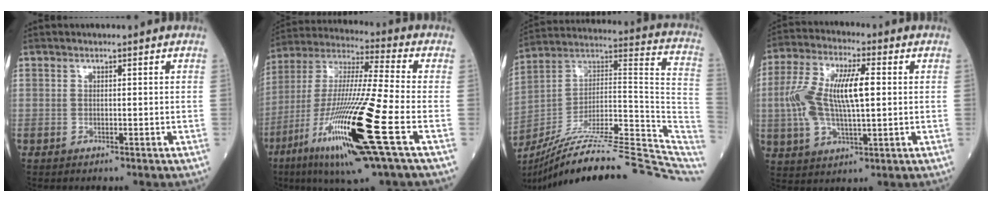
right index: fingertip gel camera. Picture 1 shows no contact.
{"total": 22.2, "force": [-8.7, 0.7, 20.5], "torque": [-0.410, -0.039, -0.162]}
{"total": 27.8, "force": [-23.8, 2.6, 14.1], "torque": [-0.146, 0.023, -0.362]}
{"total": 13.0, "force": [0.9, 4.2, 12.2], "torque": [-0.259, 0.022, 0.020]}